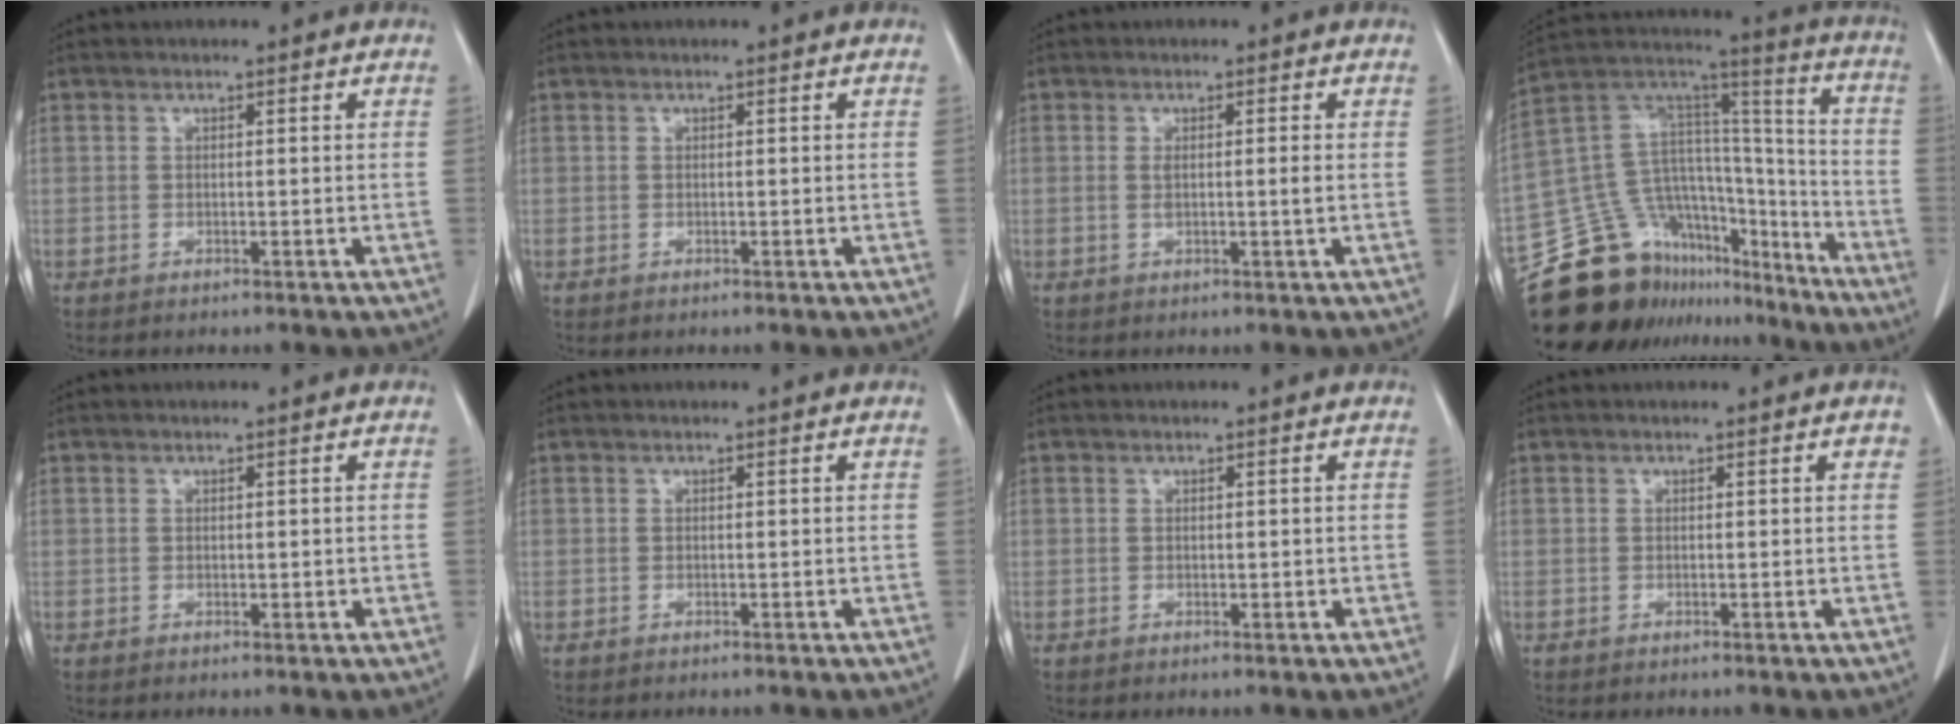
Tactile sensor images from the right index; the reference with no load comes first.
{"total": 0.0}
{"total": 1.9, "force": [0.1, 0.1, 1.9], "torque": [-0.039, 0.000, 0.006]}
{"total": 27.9, "force": [-22.3, 12.8, 10.7], "torque": [-0.207, 0.037, -0.350]}
{"total": 0.7, "force": [0.1, 0.6, 0.4], "torque": [-0.004, 0.001, 0.003]}
{"total": 0.0}
{"total": 0.6, "force": [0.1, 0.5, 0.2], "torque": [0.000, 0.001, 0.002]}
{"total": 0.7, "force": [0.2, 0.3, 0.6], "torque": [-0.008, 0.002, 0.002]}